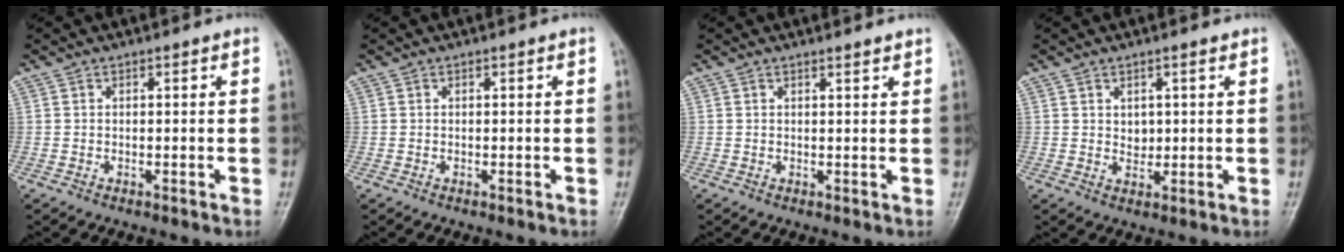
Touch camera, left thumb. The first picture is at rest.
{"total": 0.0}
{"total": 0.9, "force": [0.9, 0.0, 0.3], "torque": [0.003, -0.007, 0.017]}
{"total": 2.1, "force": [0.7, 1.6, 1.1], "torque": [-0.005, -0.007, 0.017]}